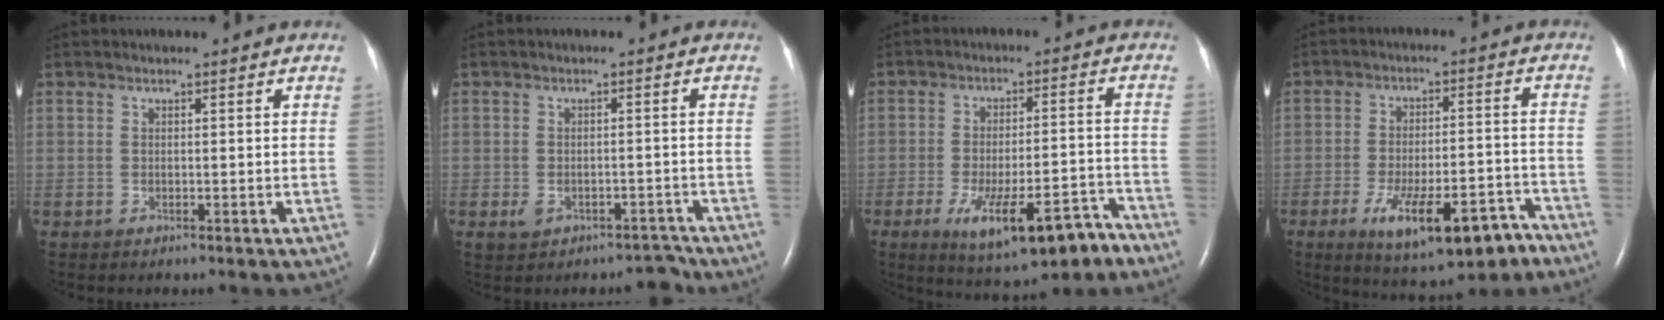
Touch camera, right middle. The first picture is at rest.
{"total": 3.1, "force": [-2.2, 1.9, 1.2], "torque": [-0.019, 0.012, -0.025]}
{"total": 13.4, "force": [-8.1, 3.1, 10.2], "torque": [-0.155, 0.001, -0.115]}
{"total": 13.9, "force": [-8.3, 3.9, 10.4], "torque": [-0.161, 0.003, -0.118]}